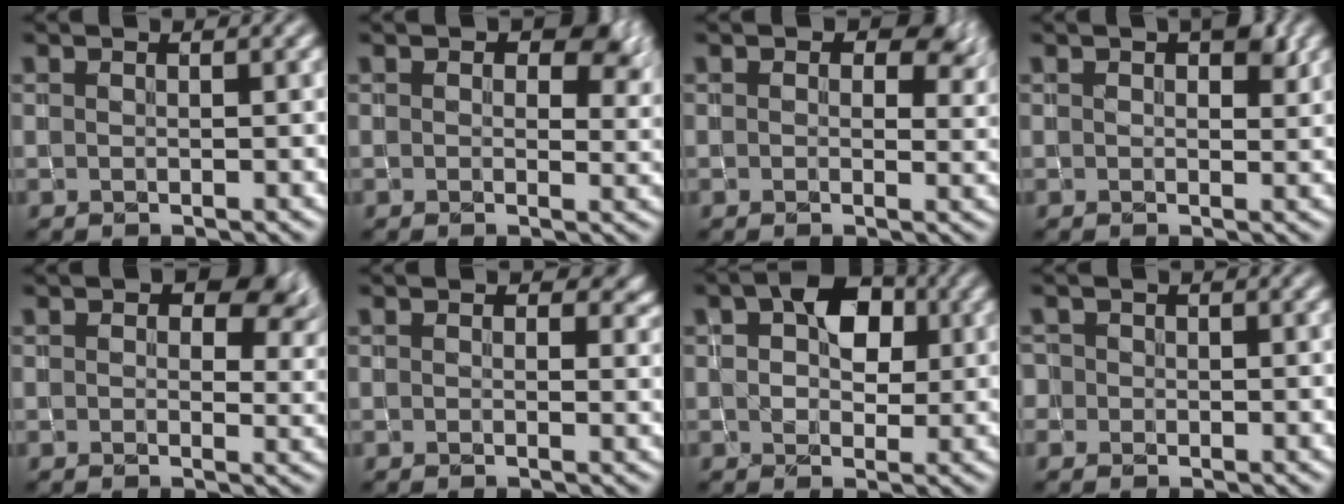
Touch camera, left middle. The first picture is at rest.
{"total": 5.1, "force": [1.8, 3.3, 3.3], "torque": [-0.042, -0.006, 0.025]}
{"total": 4.6, "force": [1.7, 3.2, 2.9], "torque": [-0.038, -0.007, 0.022]}
{"total": 2.6, "force": [1.1, 1.5, 1.8], "torque": [-0.022, 0.002, 0.021]}
{"total": 6.4, "force": [2.2, 4.1, 4.4], "torque": [-0.054, -0.004, 0.033]}
{"total": 2.5, "force": [1.1, 1.8, 1.3], "torque": [-0.017, -0.002, 0.014]}
{"total": 4.7, "force": [1.2, 3.3, 3.2], "torque": [-0.050, 0.009, 0.012]}
{"total": 0.9, "force": [-0.3, 0.8, -0.2], "torque": [0.010, 0.002, -0.010]}